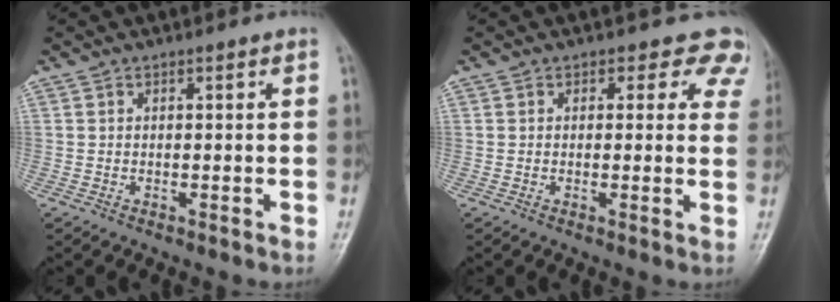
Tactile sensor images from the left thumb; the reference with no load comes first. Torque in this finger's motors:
{"motor_torque": [0.24, 0.22, -0.44, -0.60, 0.04]}